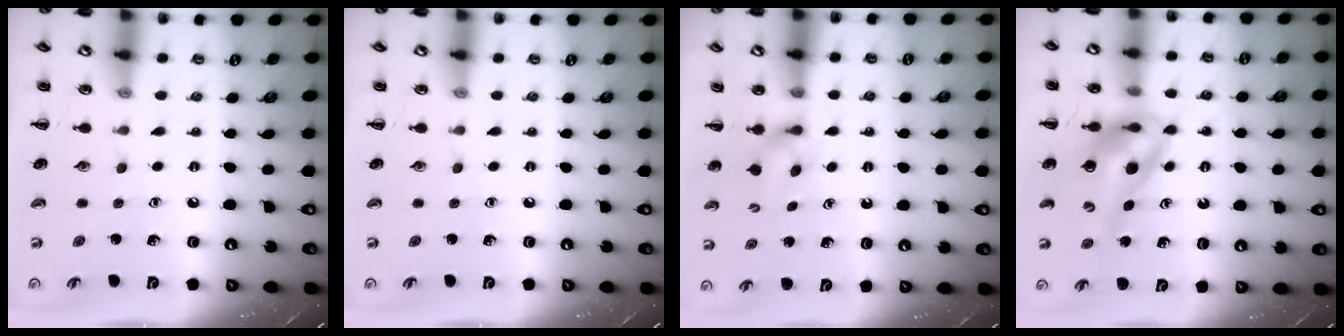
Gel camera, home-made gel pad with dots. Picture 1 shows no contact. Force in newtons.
{"total": 0.0}
{"total": 5.9, "press": 5.7, "slide": 1.2}
{"total": 11.2, "press": 10.6, "slide": 3.5}